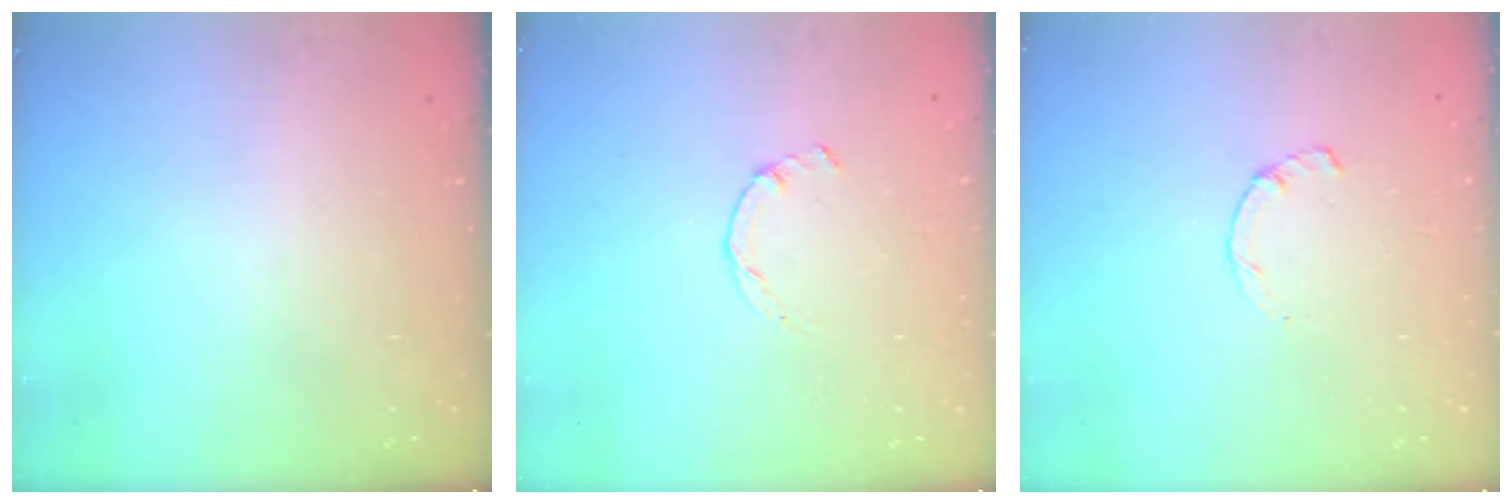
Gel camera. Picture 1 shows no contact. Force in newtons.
{"total": 0.9, "press": 0.9, "slide": 0.3}
{"total": 1.7, "press": 1.7, "slide": 0.3}